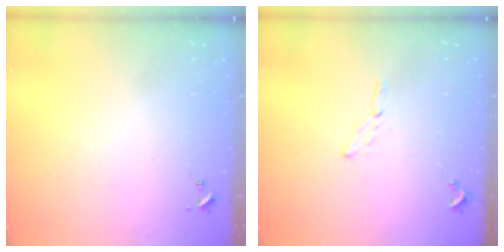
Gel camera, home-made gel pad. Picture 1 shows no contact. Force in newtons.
{"total": 3.5, "press": 3.5, "slide": 0.4}